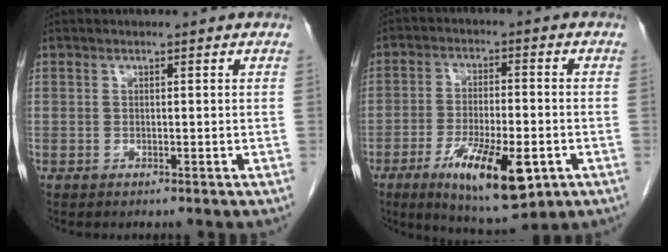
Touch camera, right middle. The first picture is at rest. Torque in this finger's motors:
{"motor_torque": [1.15, -0.99, 0.25, 0.13]}